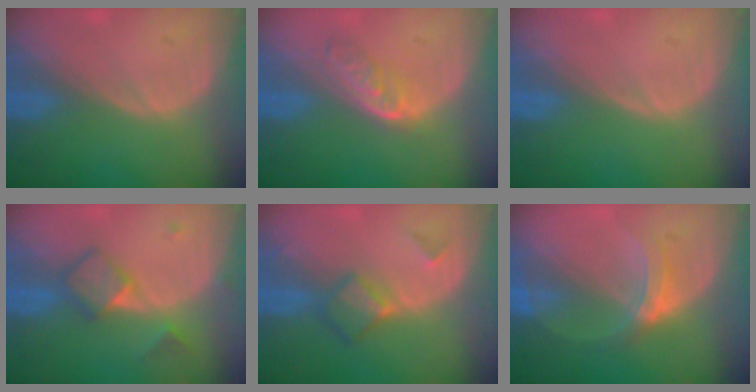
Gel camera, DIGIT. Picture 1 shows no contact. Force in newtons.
{"total": 4.9, "press": 4.3, "slide": 2.2}
{"total": 0.0}
{"total": 4.9, "press": 4.7, "slide": 1.3}
{"total": 5.0, "press": 4.4, "slide": 2.4}
{"total": 5.2, "press": 5.0, "slide": 1.4}